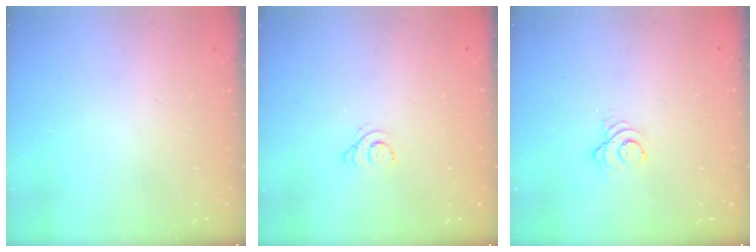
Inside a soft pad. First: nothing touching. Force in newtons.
{"total": 3.8, "press": 3.8, "slide": 0.4}
{"total": 3.0, "press": 3.0, "slide": 0.1}